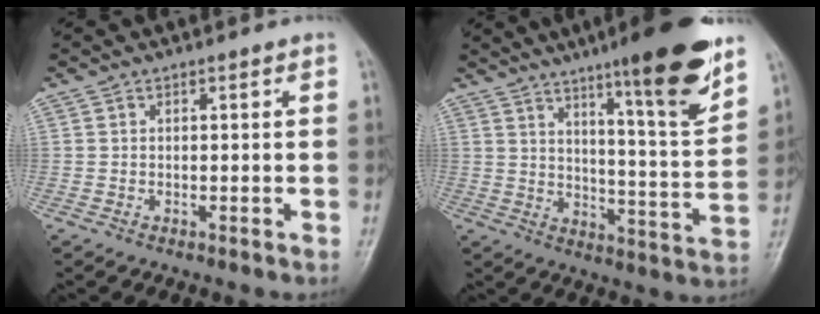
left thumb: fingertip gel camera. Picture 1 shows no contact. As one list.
[{"total": 17.6, "force": [11.3, 2.3, 13.4], "torque": [-0.168, -0.066, 0.171]}]